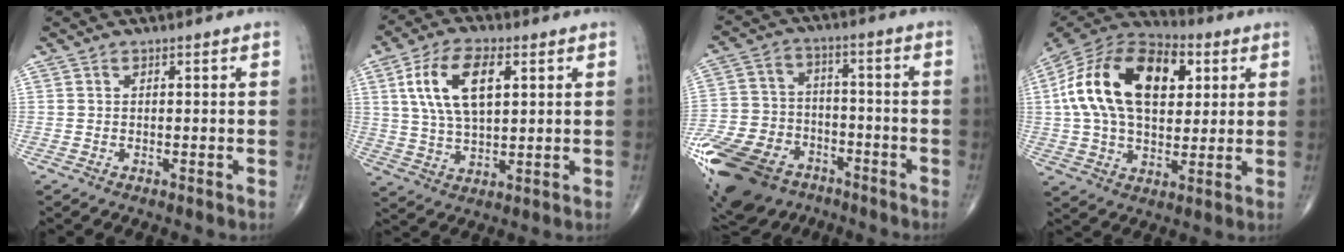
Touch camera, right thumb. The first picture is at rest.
{"total": 12.7, "force": [3.9, 6.2, 10.4], "torque": [-0.193, -0.001, 0.075]}
{"total": 24.2, "force": [-13.8, 15.8, 11.9], "torque": [-0.296, 0.041, -0.238]}
{"total": 24.0, "force": [5.7, 14.3, 18.4], "torque": [-0.326, 0.014, 0.089]}